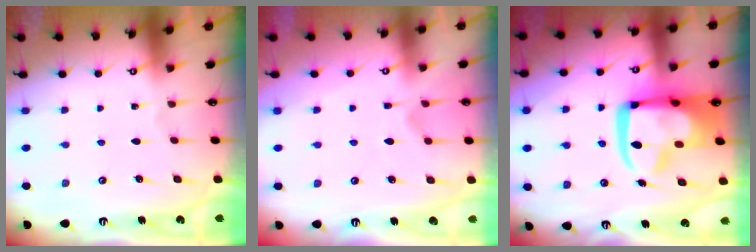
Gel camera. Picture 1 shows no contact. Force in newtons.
{"total": 1.7, "press": 1.0, "slide": 1.4}
{"total": 19.3, "press": 19.1, "slide": 2.3}